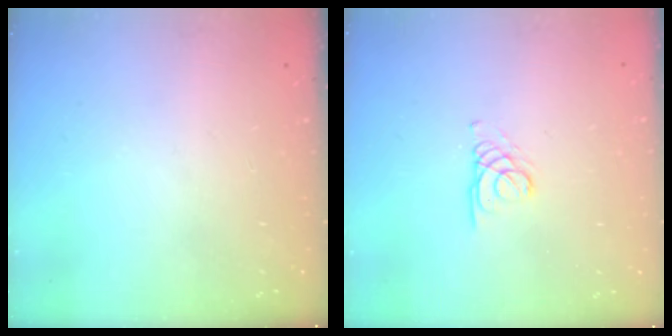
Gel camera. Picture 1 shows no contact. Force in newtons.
{"total": 1.7, "press": 1.7, "slide": 0.2}